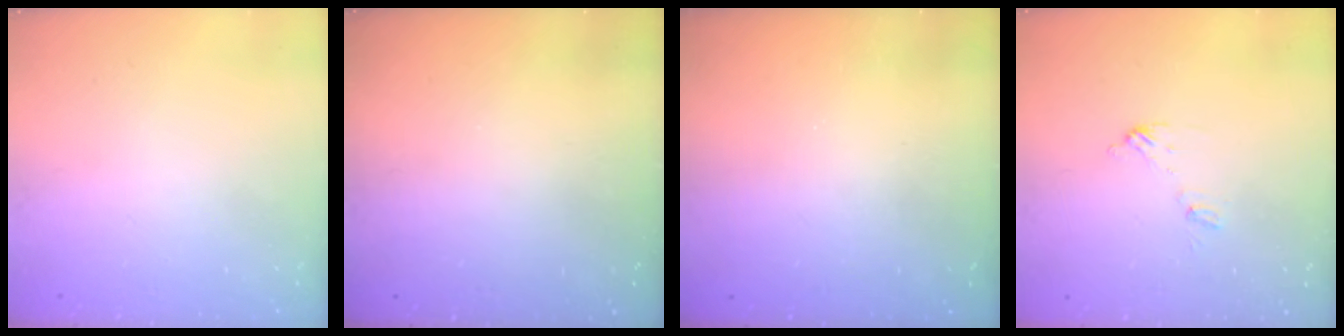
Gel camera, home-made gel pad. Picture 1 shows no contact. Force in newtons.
{"total": 3.1, "press": 3.1, "slide": 0.3}
{"total": 3.0, "press": 3.0, "slide": 0.1}
{"total": 5.7, "press": 5.7, "slide": 0.5}